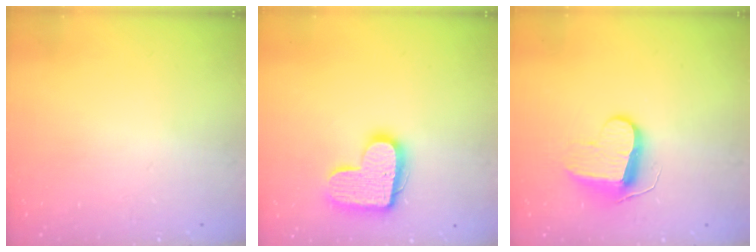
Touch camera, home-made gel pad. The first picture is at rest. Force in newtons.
{"total": 14.9, "press": 14.9, "slide": 1.0}
{"total": 9.4, "press": 9.4, "slide": 0.5}